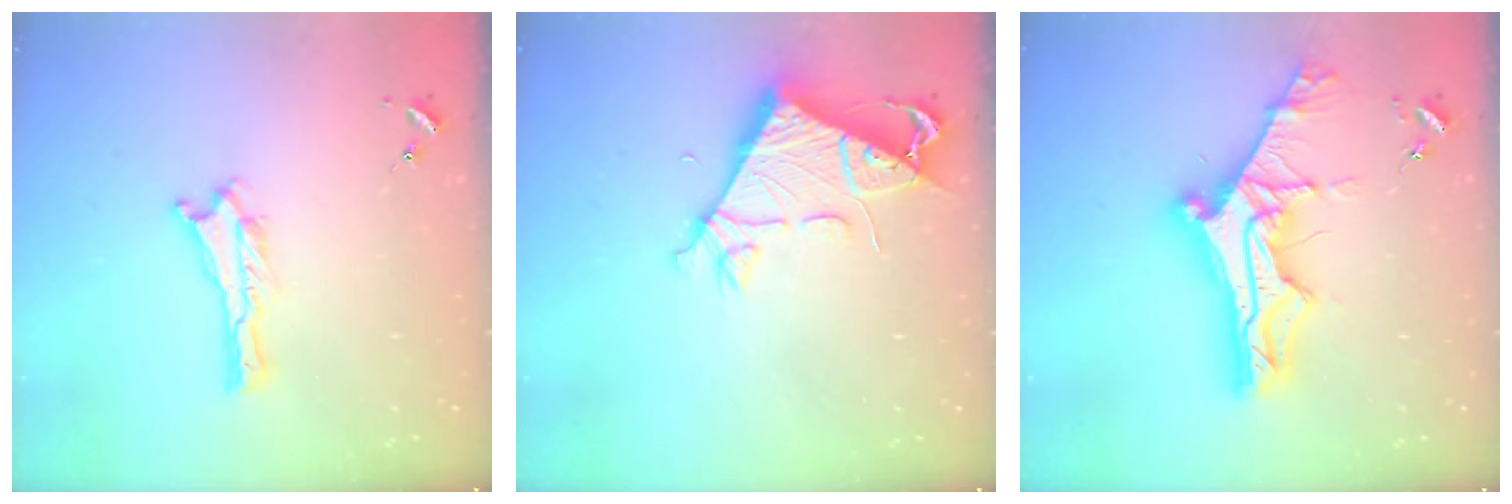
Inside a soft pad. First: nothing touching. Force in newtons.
{"total": 7.4, "press": 7.4, "slide": 0.7}
{"total": 13.2, "press": 13.1, "slide": 1.4}